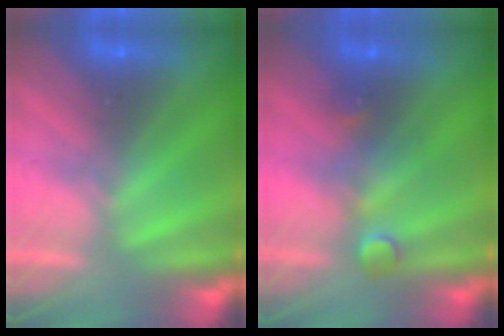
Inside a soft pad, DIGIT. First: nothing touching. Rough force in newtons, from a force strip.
{"total": 2.9}